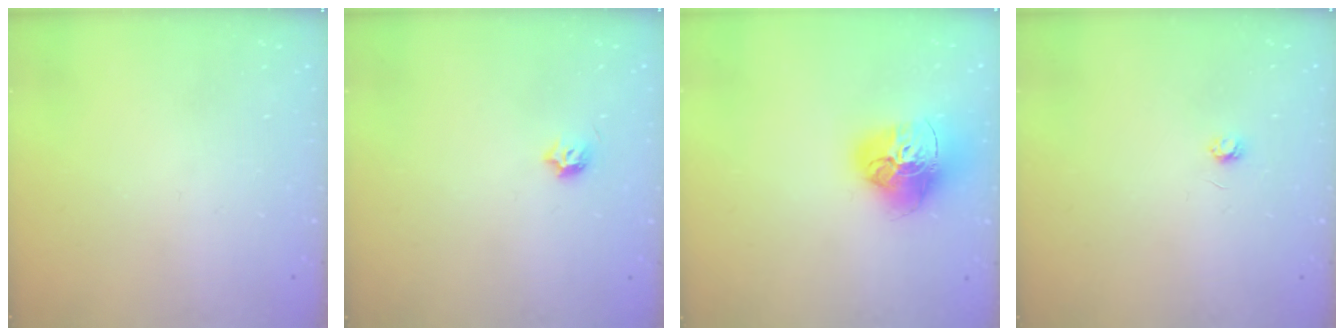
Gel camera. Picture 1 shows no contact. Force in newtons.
{"total": 4.0, "press": 3.8, "slide": 1.0}
{"total": 17.8, "press": 17.8, "slide": 1.6}
{"total": 2.9, "press": 2.9, "slide": 0.3}